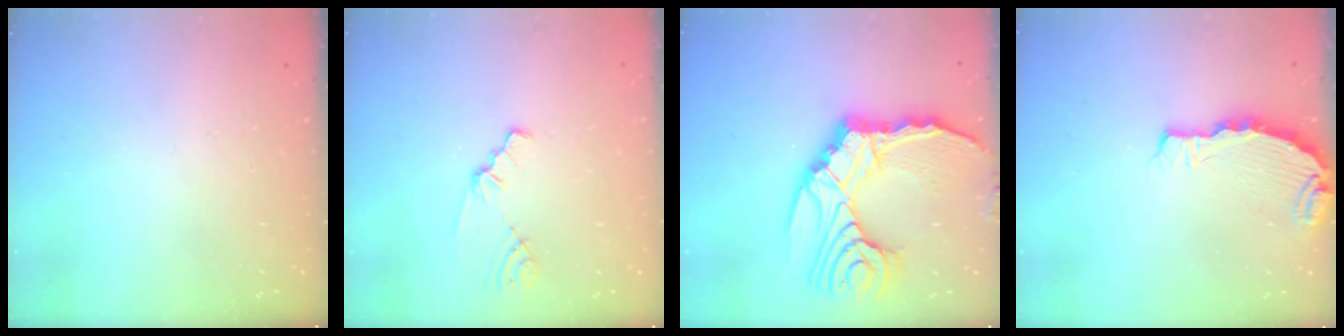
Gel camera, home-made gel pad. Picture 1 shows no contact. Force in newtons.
{"total": 1.5, "press": 1.5, "slide": 0.3}
{"total": 24.6, "press": 24.4, "slide": 3.6}
{"total": 4.6, "press": 4.6, "slide": 0.4}